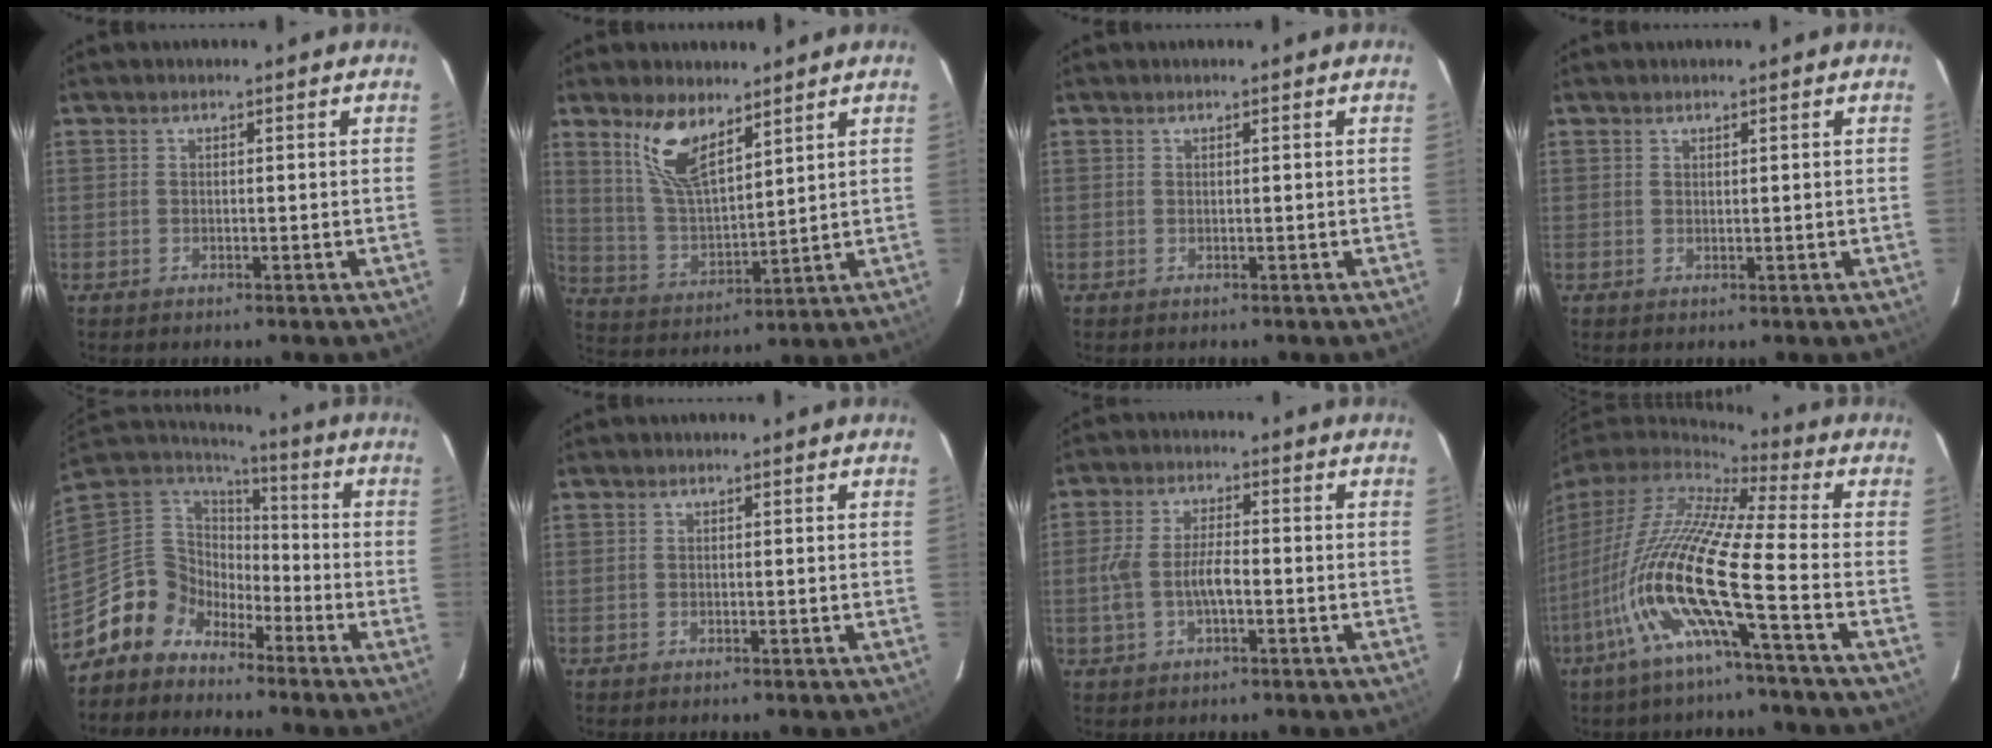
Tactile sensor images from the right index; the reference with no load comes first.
{"total": 10.8, "force": [7.0, 3.8, 7.3], "torque": [-0.146, 0.003, 0.146]}
{"total": 0.0}
{"total": 0.5, "force": [0.5, 0.1, 0.2], "torque": [-0.004, 0.001, 0.009]}
{"total": 10.9, "force": [-7.3, 7.9, 1.2], "torque": [-0.054, 0.038, -0.146]}
{"total": 0.0}
{"total": 6.5, "force": [-1.7, 2.6, 5.7], "torque": [-0.123, 0.007, -0.028]}
{"total": 17.4, "force": [-7.0, 0.7, 15.9], "torque": [-0.297, -0.029, -0.144]}